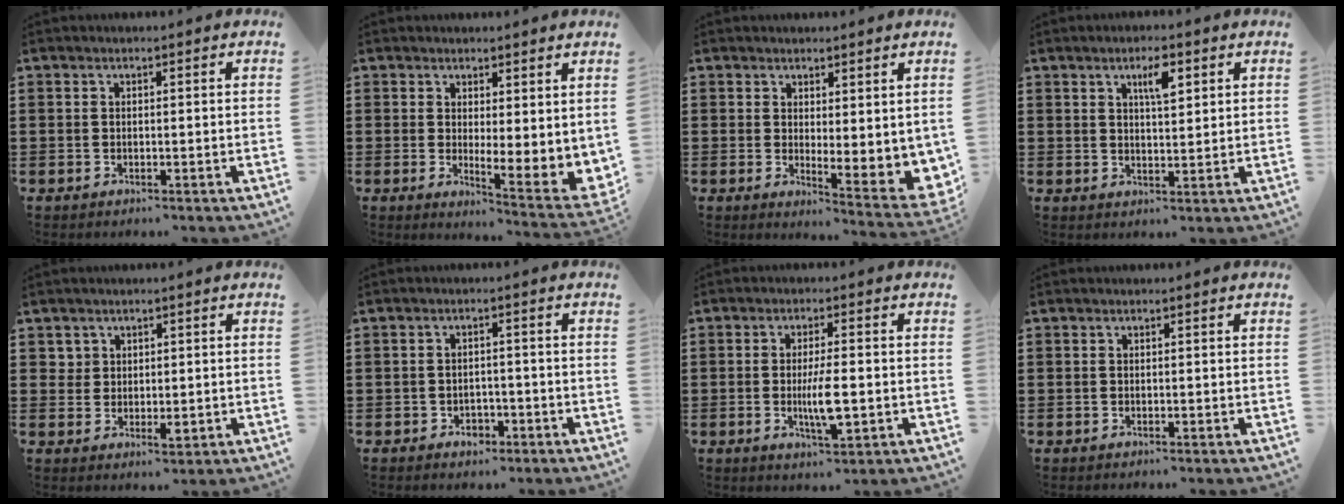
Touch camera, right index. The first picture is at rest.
{"total": 2.0, "force": [1.2, 0.3, 1.5], "torque": [-0.034, -0.024, 0.018]}
{"total": 2.3, "force": [2.0, 0.6, 0.9], "torque": [-0.024, -0.021, 0.033]}
{"total": 3.8, "force": [2.0, 1.1, 3.0], "torque": [-0.049, 0.001, 0.029]}
{"total": 2.4, "force": [1.2, 1.9, 0.9], "torque": [-0.024, 0.007, 0.023]}
{"total": 2.0, "force": [-1.4, 1.3, 0.7], "torque": [-0.018, -0.001, -0.029]}
{"total": 5.8, "force": [-1.0, 1.3, 5.5], "torque": [-0.115, -0.011, -0.022]}
{"total": 0.0}